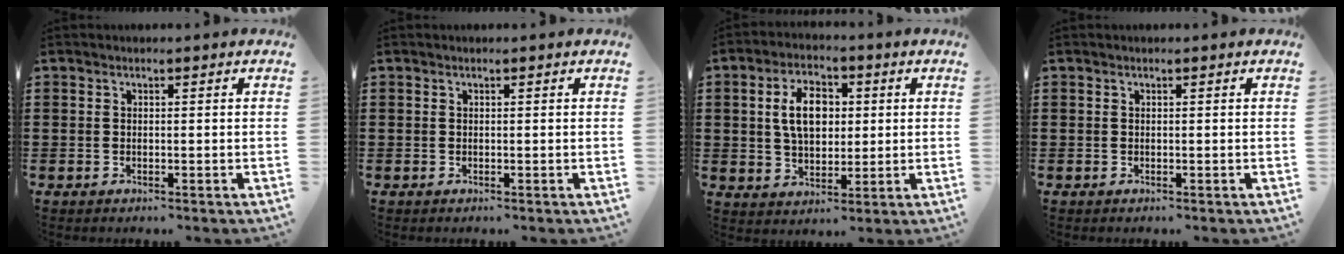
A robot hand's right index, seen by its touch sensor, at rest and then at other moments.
{"total": 0.0}
{"total": 7.8, "force": [1.2, 4.9, 5.9], "torque": [-0.119, 0.011, 0.014]}
{"total": 0.0}